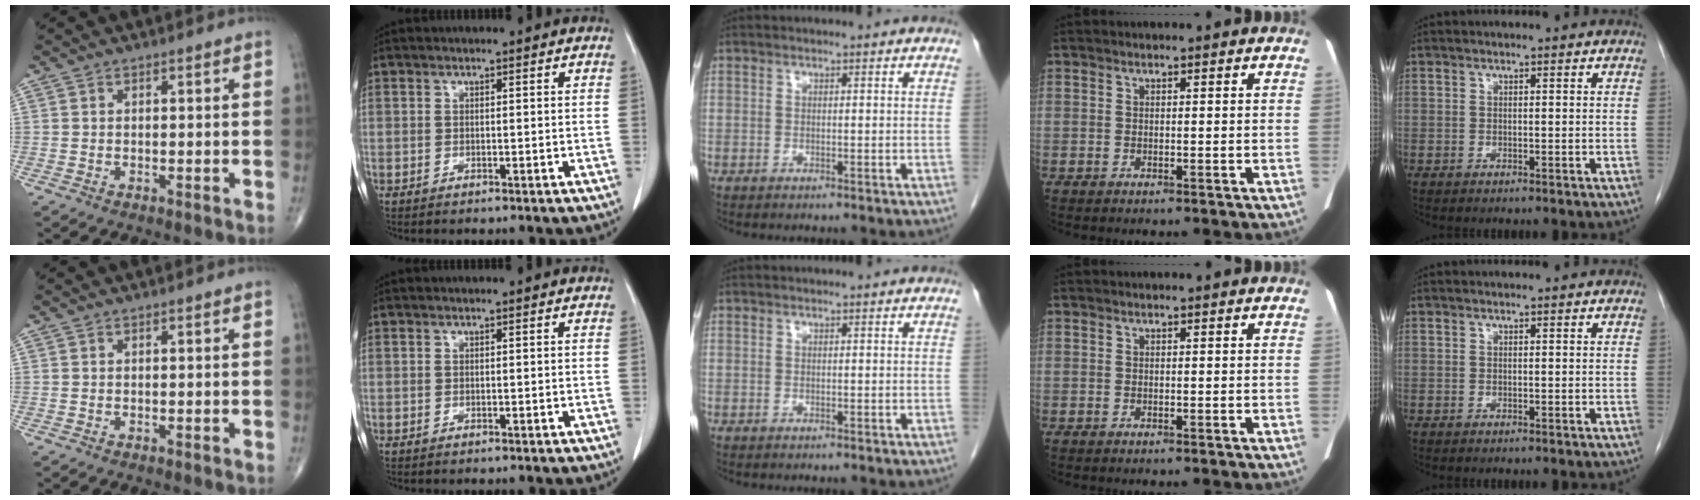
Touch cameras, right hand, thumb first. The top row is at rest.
{}